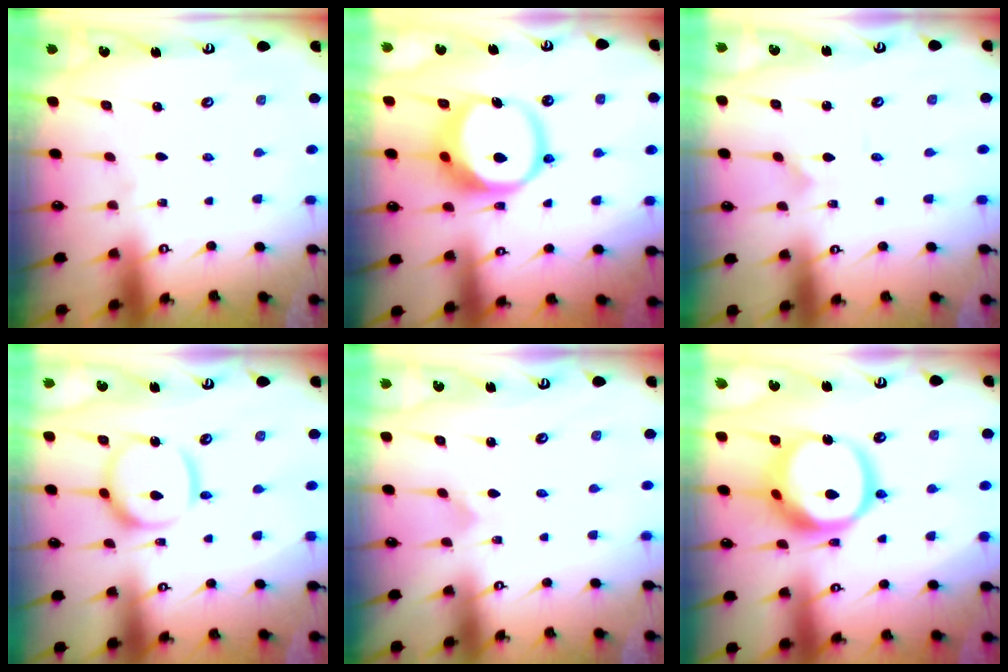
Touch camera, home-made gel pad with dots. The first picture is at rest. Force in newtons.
{"total": 12.4, "press": 12.3, "slide": 1.7}
{"total": 0.6, "press": 0.5, "slide": 0.1}
{"total": 13.2, "press": 13.1, "slide": 1.3}
{"total": 2.3, "press": 2.3, "slide": 0.2}
{"total": 15.0, "press": 14.9, "slide": 1.7}